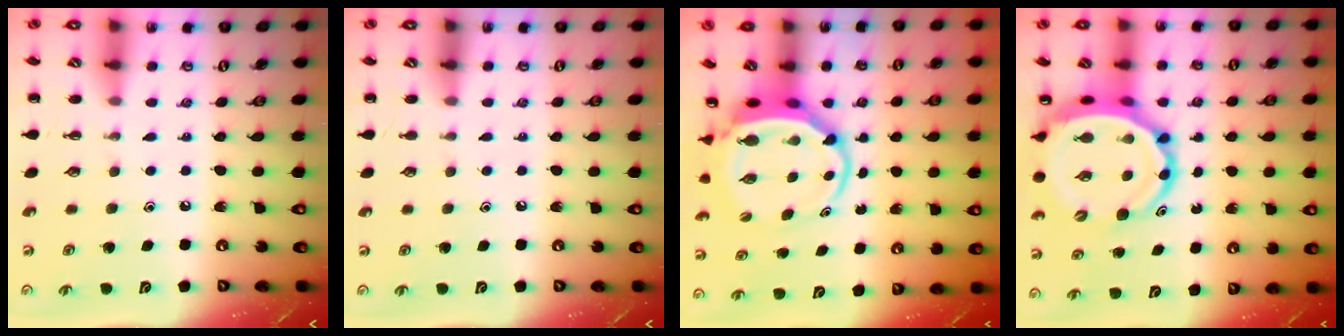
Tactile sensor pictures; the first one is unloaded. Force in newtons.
{"total": 0.0}
{"total": 6.3, "press": 6.2, "slide": 1.5}
{"total": 10.8, "press": 10.4, "slide": 2.9}